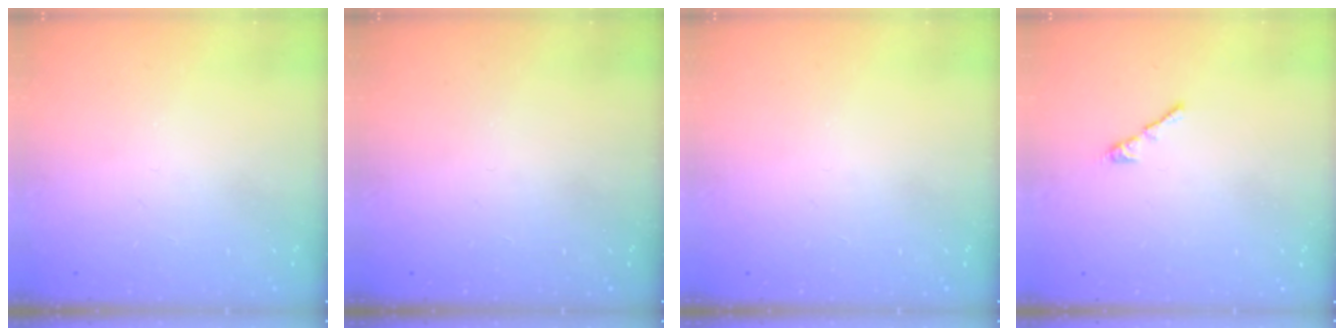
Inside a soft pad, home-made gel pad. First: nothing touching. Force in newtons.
{"total": 0.0}
{"total": 0.0}
{"total": 0.6, "press": 0.4, "slide": 0.4}